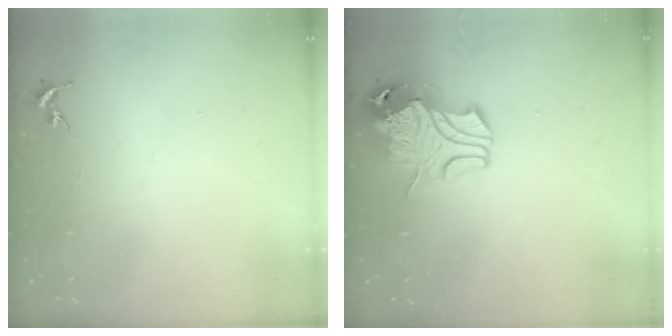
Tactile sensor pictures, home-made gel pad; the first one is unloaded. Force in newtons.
{"total": 12.1, "press": 12.0, "slide": 1.8}